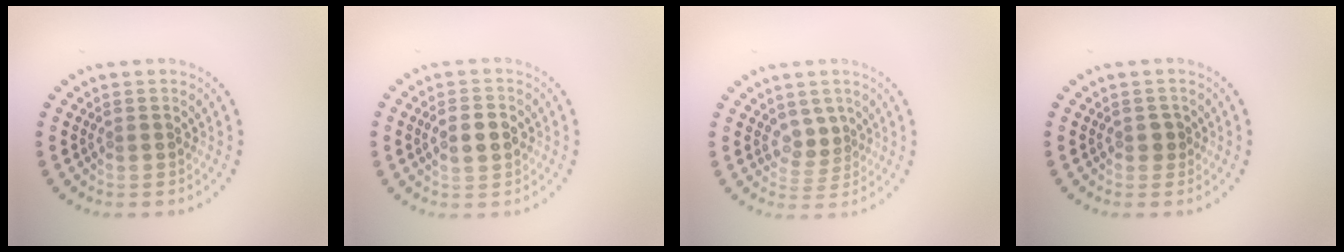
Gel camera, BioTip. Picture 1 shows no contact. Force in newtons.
{"total": 2.6, "press": 2.6, "slide": 0.1}
{"total": 1.8, "press": 1.3, "slide": 1.3}
{"total": 0.8, "press": 0.7, "slide": 0.3}